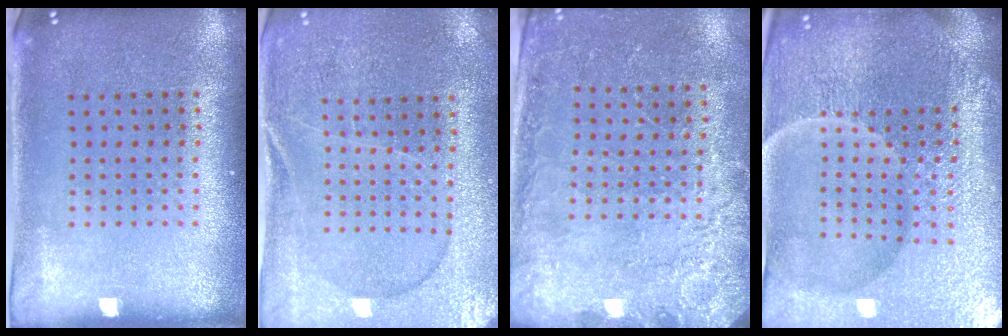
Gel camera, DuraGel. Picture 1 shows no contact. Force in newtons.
{"total": 1.1, "press": 1.1, "slide": 0.4}
{"total": 2.5, "press": 2.4, "slide": 0.9}
{"total": 6.5, "press": 5.8, "slide": 2.9}